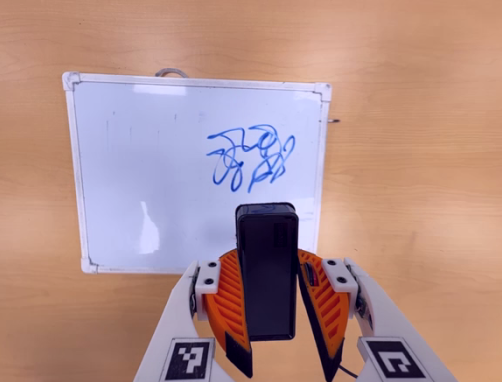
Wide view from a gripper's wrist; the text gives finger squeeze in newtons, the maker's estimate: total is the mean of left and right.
{"total": 7.2, "left": 7.5, "right": 7.0}